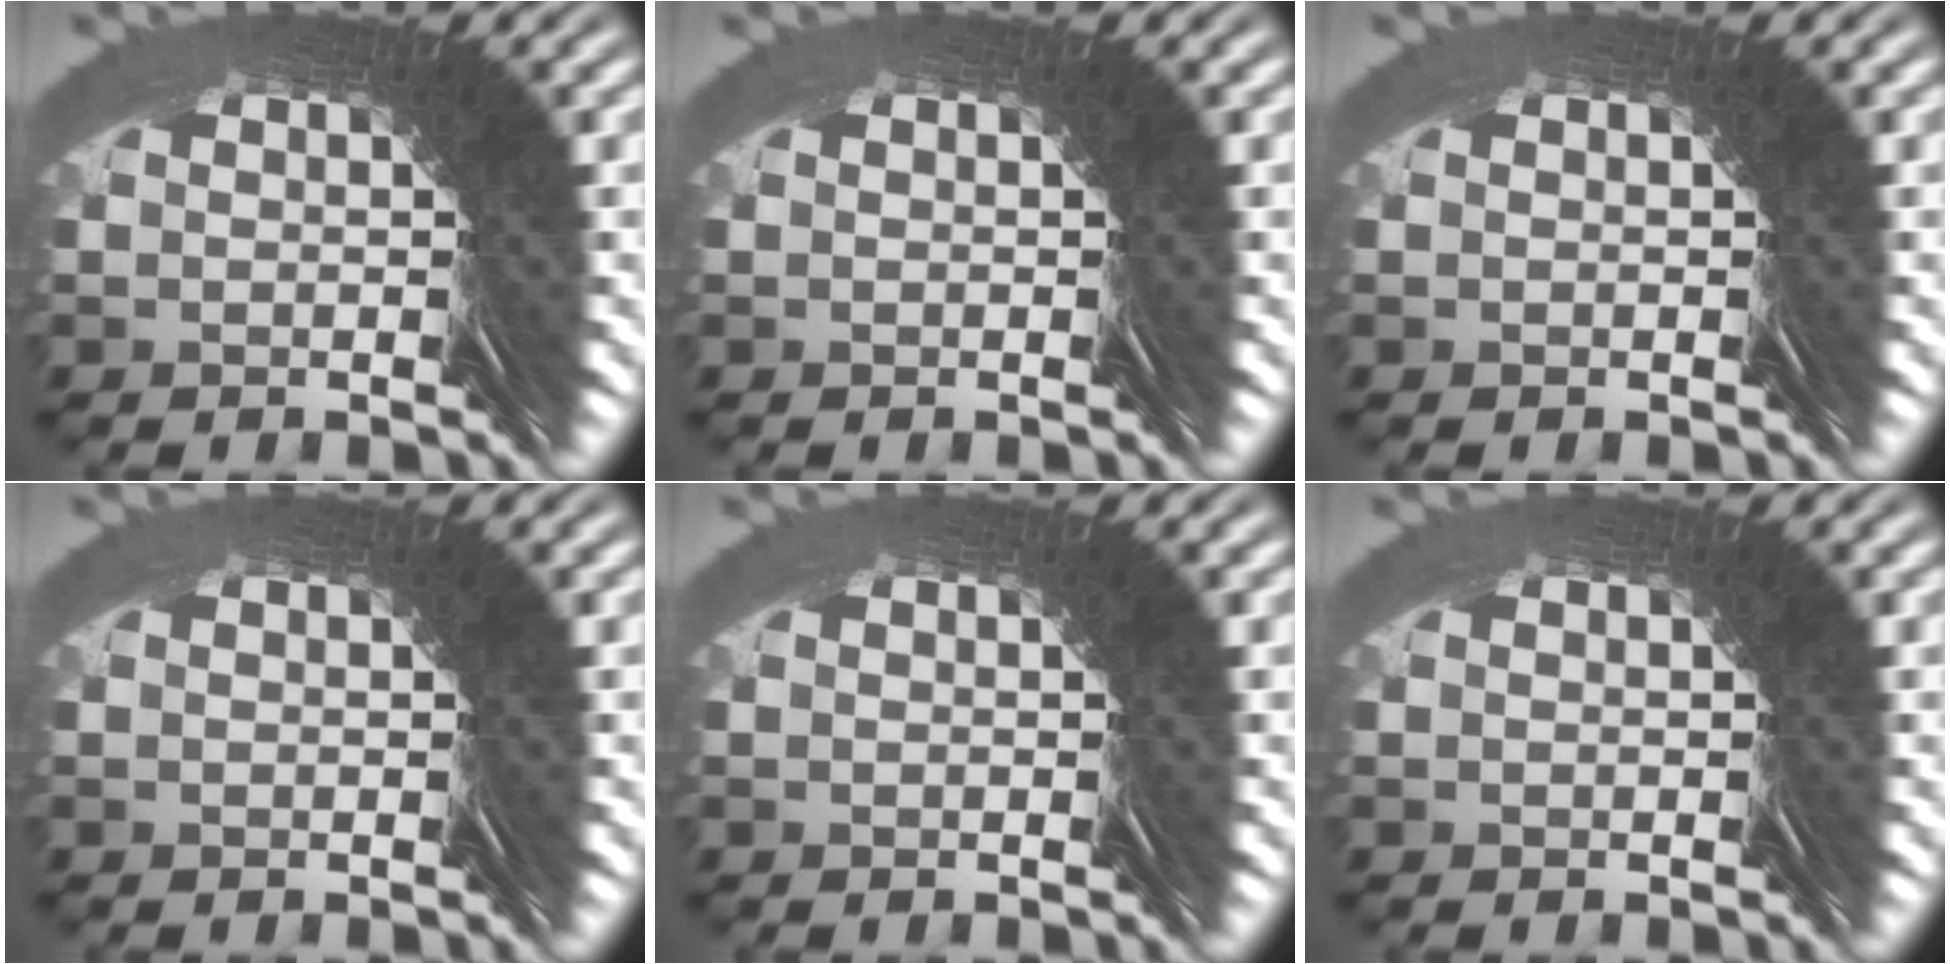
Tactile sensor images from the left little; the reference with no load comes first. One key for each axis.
{"total": 0.0}
{"total": 0.0}
{"total": 0.0}
{"total": 0.0}
{"total": 0.0}